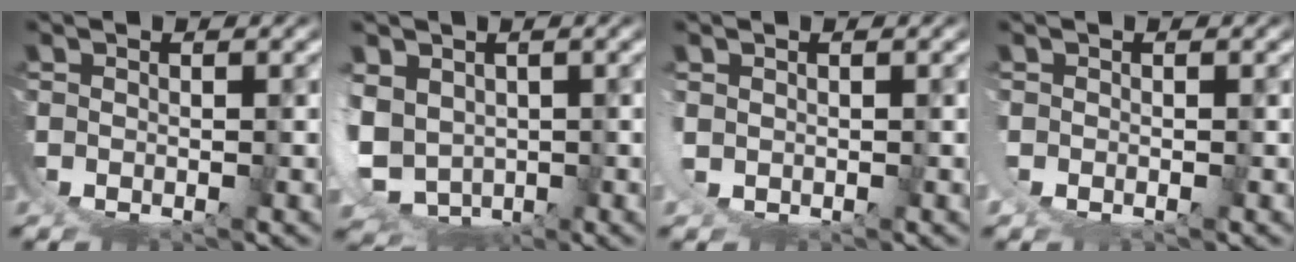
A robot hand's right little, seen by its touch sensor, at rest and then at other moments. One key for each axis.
{"total": 6.8, "fx": -0.5, "fy": 5.6, "fz": 3.9, "tx": -0.136, "ty": -0.053, "tz": 0.018}
{"total": 1.1, "fx": 0.8, "fy": -0.1, "fz": 0.7, "tx": -0.030, "ty": -0.010, "tz": 0.023}
{"total": 0.9, "fx": 0.1, "fy": 0.2, "fz": 0.8, "tx": -0.025, "ty": -0.003, "tz": 0.005}